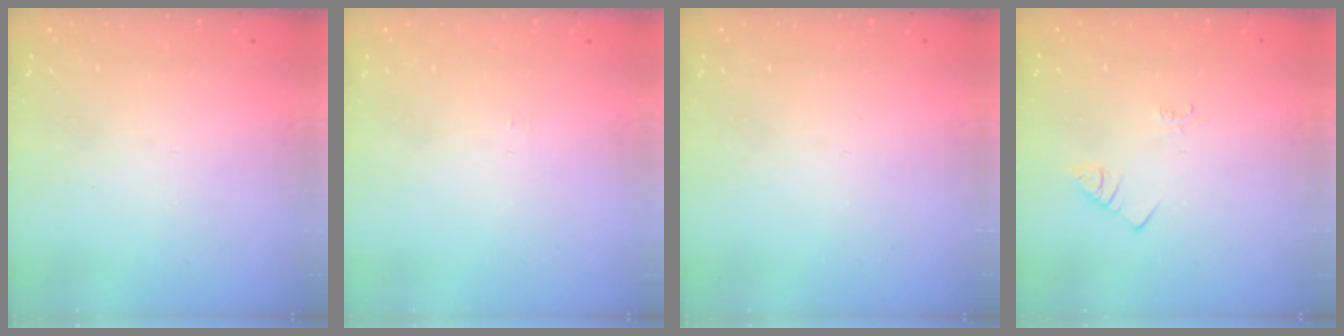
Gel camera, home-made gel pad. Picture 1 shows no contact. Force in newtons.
{"total": 3.5, "press": 3.5, "slide": 0.4}
{"total": 0.0}
{"total": 1.4, "press": 1.4, "slide": 0.3}